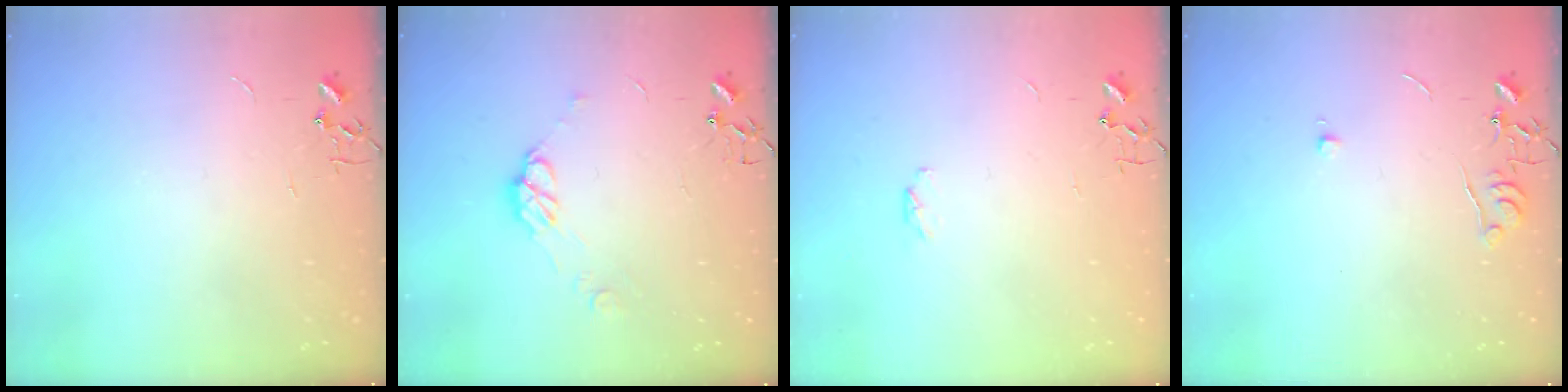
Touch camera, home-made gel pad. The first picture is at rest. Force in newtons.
{"total": 7.4, "press": 7.4, "slide": 0.7}
{"total": 4.3, "press": 4.1, "slide": 1.5}
{"total": 5.2, "press": 5.2, "slide": 0.6}